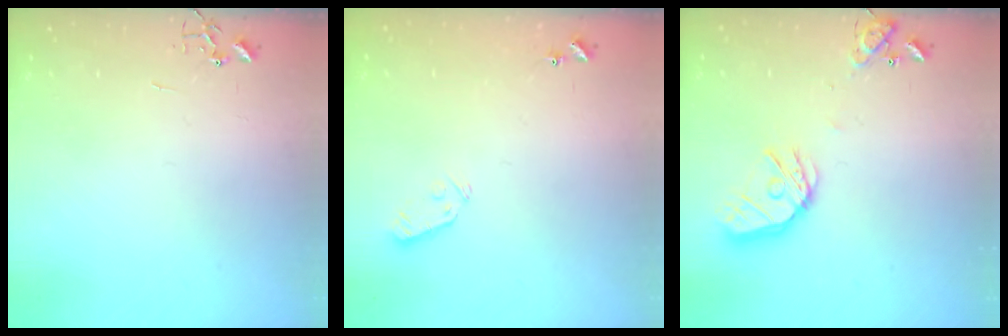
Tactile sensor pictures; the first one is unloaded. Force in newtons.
{"total": 4.1, "press": 4.0, "slide": 0.7}
{"total": 15.4, "press": 15.3, "slide": 2.1}